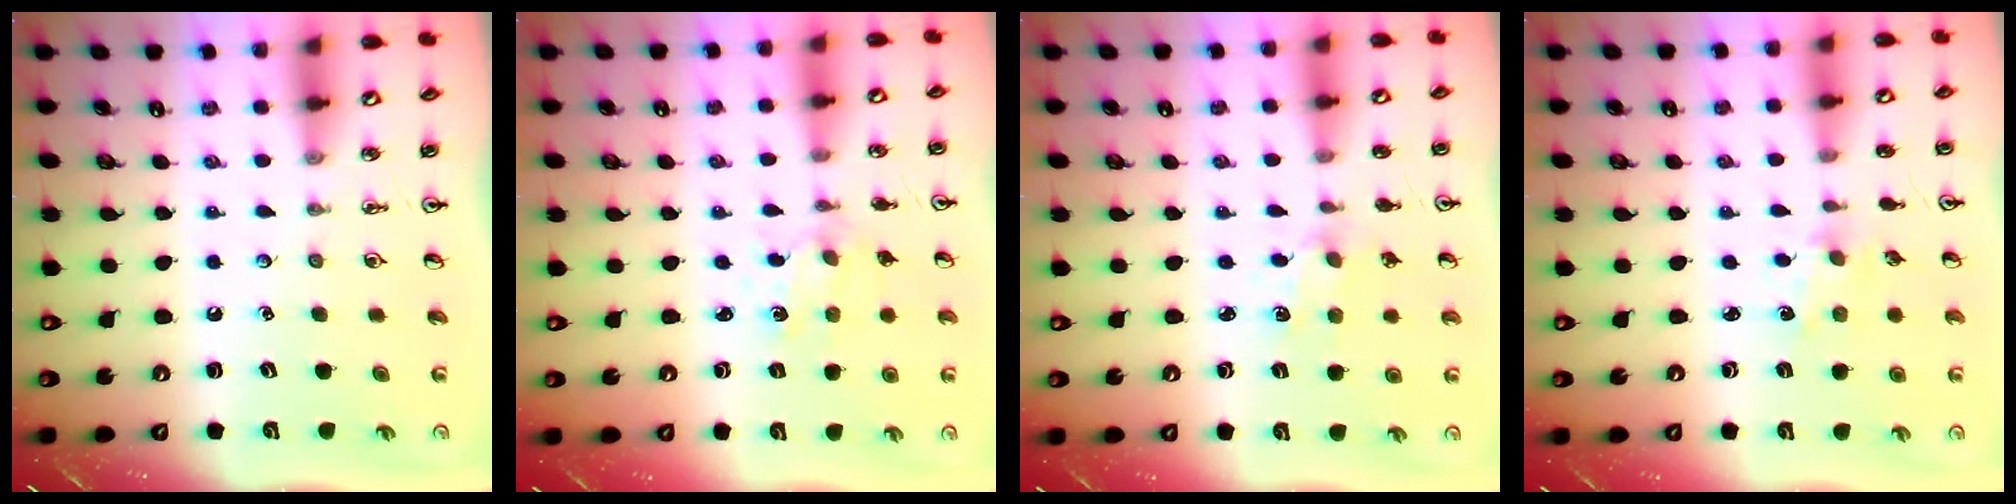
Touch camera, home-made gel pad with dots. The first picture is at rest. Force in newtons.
{"total": 1.7, "press": 1.7, "slide": 0.3}
{"total": 1.3, "press": 1.2, "slide": 0.2}
{"total": 1.0, "press": 0.9, "slide": 0.2}